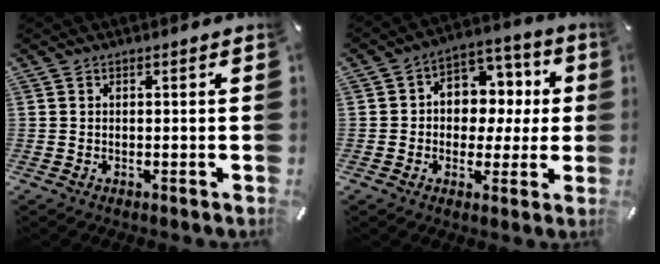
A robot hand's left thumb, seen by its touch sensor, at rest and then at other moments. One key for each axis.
{"total": 8.9, "fx": 0.2, "fy": 8.2, "fz": 3.6, "tx": -0.051, "ty": -0.003, "tz": 0.005}